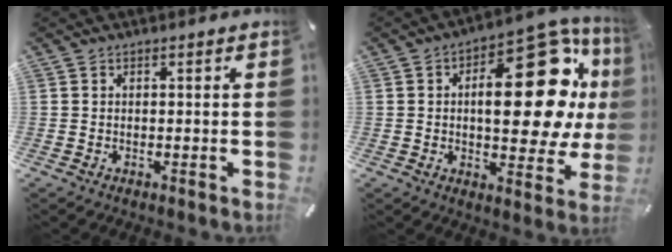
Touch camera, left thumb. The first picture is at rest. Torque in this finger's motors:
{"motor_torque": [2.56, 2.45, 2.32, -0.44, 0.42]}